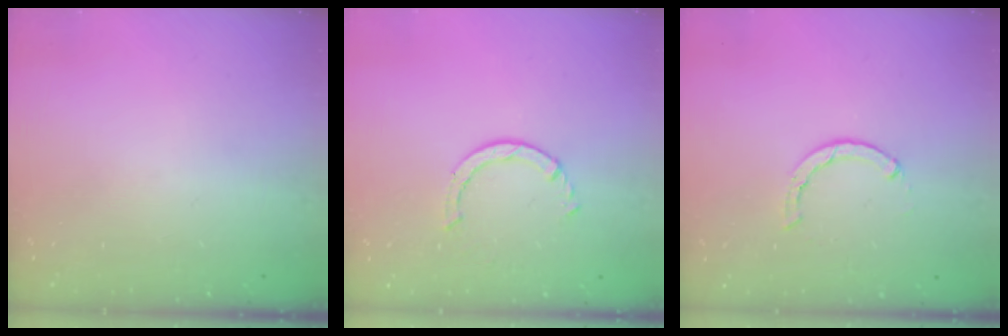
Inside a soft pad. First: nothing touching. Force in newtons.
{"total": 2.5, "press": 2.5, "slide": 0.3}
{"total": 1.5, "press": 1.5, "slide": 0.2}